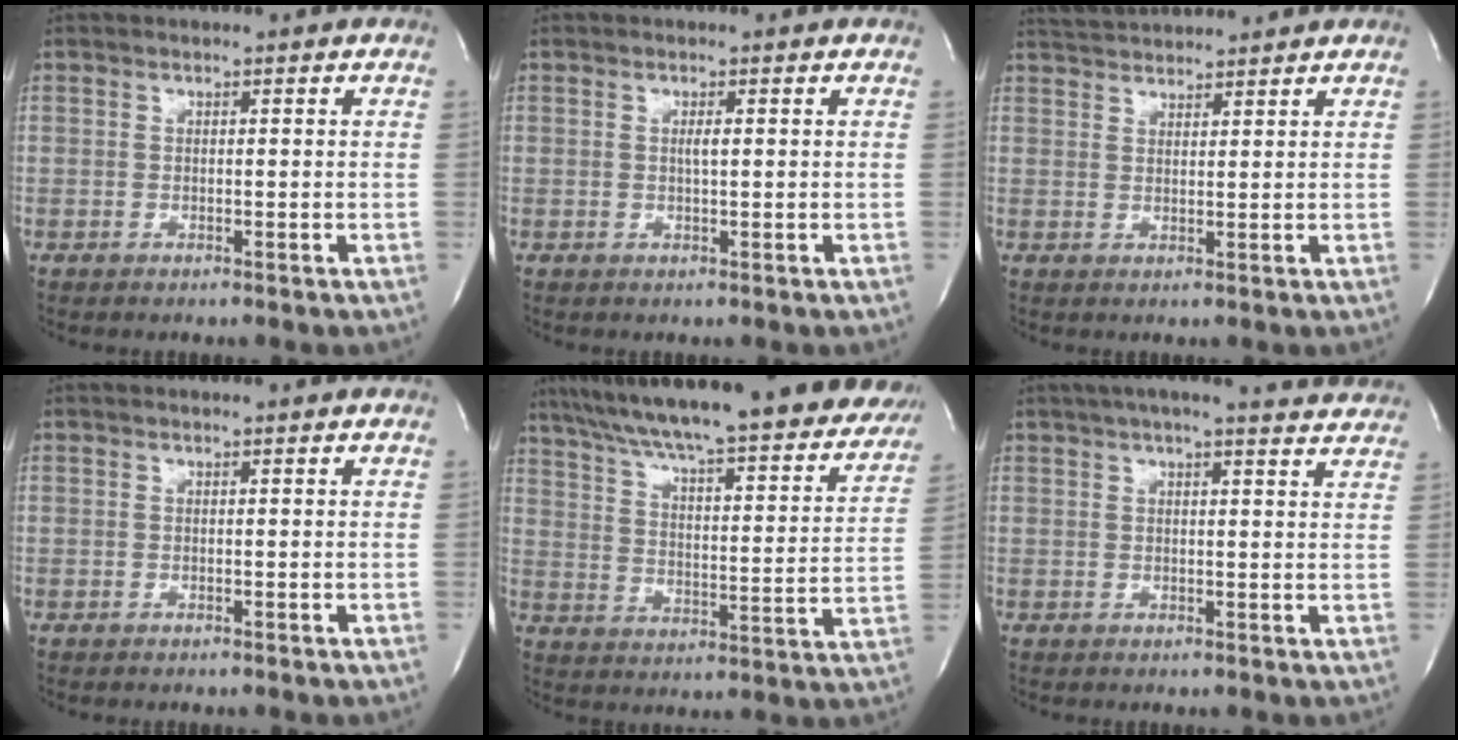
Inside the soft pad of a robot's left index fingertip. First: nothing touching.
{"total": 1.1, "force": [0.1, 0.1, 1.1], "torque": [-0.023, 0.000, 0.002]}
{"total": 5.8, "force": [5.7, 0.3, 1.1], "torque": [-0.029, 0.032, 0.096]}
{"total": 0.0}
{"total": 33.9, "force": [29.4, 5.4, 16.0], "torque": [-0.260, -0.047, 0.377]}
{"total": 15.9, "force": [14.4, 1.5, 6.5], "torque": [-0.096, 0.022, 0.173]}